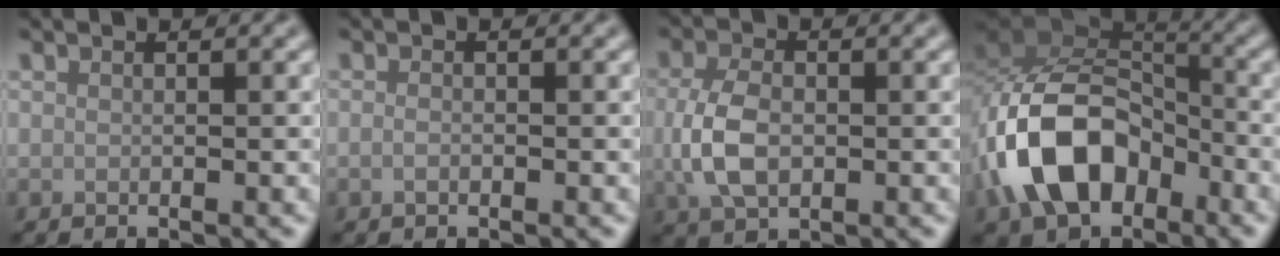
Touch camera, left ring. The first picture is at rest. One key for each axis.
{"total": 0.7, "fx": -0.3, "fy": 0.4, "fz": 0.5, "tx": -0.011, "ty": -0.001, "tz": -0.007}
{"total": 4.6, "fx": -0.3, "fy": 3.0, "fz": 3.5, "tx": -0.077, "ty": -0.003, "tz": -0.007}
{"total": 10.5, "fx": -4.5, "fy": 6.6, "fz": 6.8, "tx": -0.127, "ty": 0.016, "tz": -0.096}